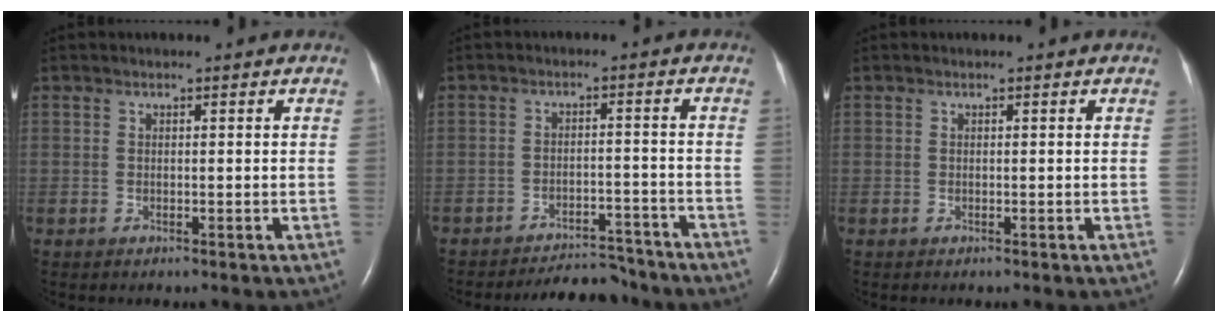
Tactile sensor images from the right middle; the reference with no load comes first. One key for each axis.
{"total": 7.7, "fx": -7.6, "fy": 1.6, "fz": 0.6, "tx": -0.005, "ty": 0.003, "tz": -0.107}
{"total": 0.0}